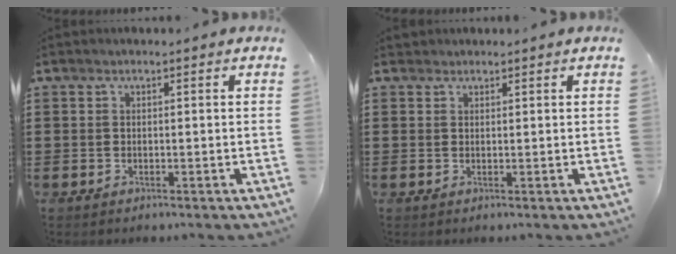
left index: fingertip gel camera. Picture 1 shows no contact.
{"total": 0.8, "force": [0.8, 0.3, 0.0], "torque": [-0.003, 0.001, 0.016]}